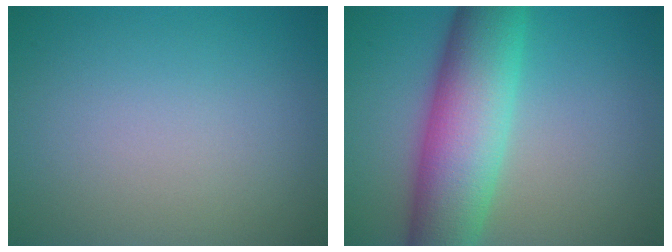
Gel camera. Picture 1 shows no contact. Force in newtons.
{"total": 9.8, "press": 9.8, "slide": 0.2}